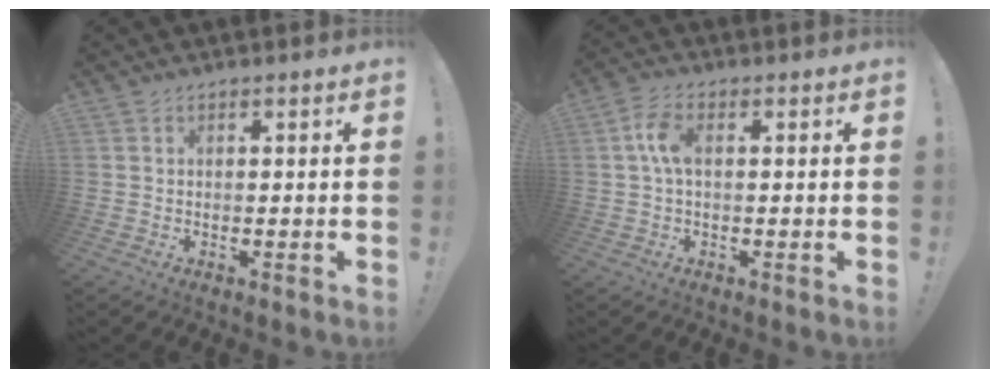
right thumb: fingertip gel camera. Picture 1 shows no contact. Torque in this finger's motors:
{"motor_torque": [0.12, -0.02, 0.88, -0.47, 0.19]}